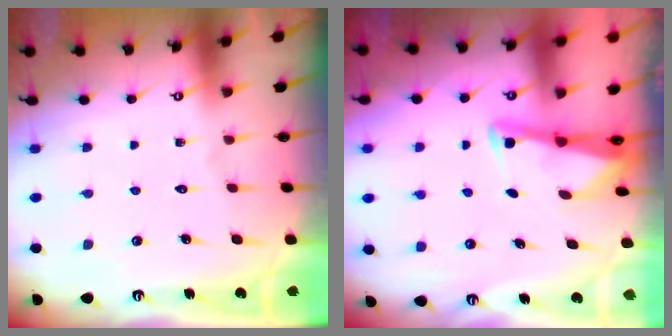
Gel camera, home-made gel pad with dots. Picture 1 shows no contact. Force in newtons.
{"total": 2.8, "press": 2.8, "slide": 0.2}